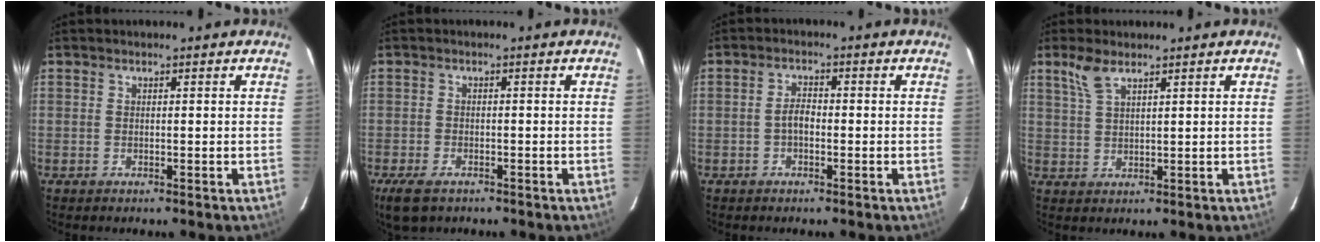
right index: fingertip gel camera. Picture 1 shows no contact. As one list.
[{"total": 5.6, "force": [-3.8, 2.7, 3.0], "torque": [-0.078, -0.019, -0.068]}, {"total": 2.2, "force": [-0.8, 1.1, 1.7], "torque": [-0.035, 0.008, -0.016]}, {"total": 3.8, "force": [2.8, 1.1, 2.4], "torque": [-0.052, 0.004, 0.059]}]